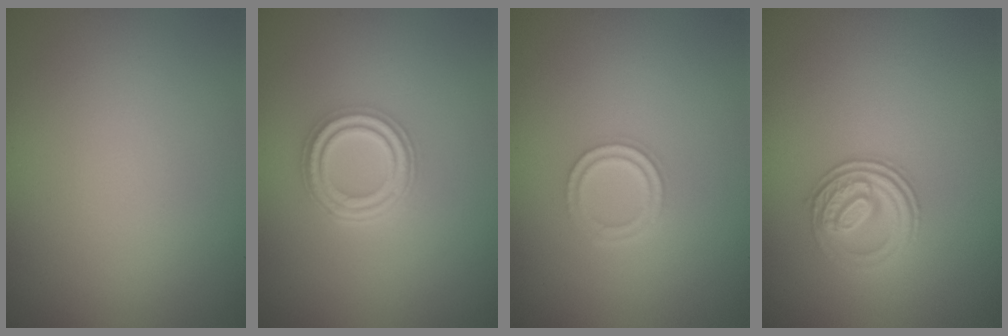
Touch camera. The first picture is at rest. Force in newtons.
{"total": 4.2, "press": 3.3, "slide": 2.7}
{"total": 2.0, "press": 1.9, "slide": 0.4}
{"total": 3.0, "press": 2.6, "slide": 1.5}